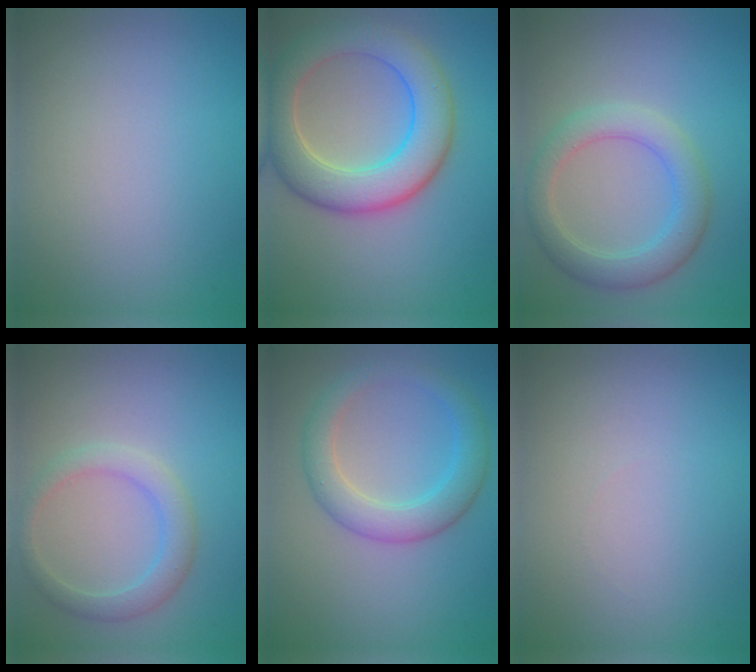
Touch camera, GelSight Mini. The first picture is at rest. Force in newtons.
{"total": 7.4, "press": 7.4, "slide": 0.5}
{"total": 4.1, "press": 4.0, "slide": 0.2}
{"total": 2.7, "press": 2.7, "slide": 0.2}
{"total": 4.0, "press": 4.0, "slide": 0.1}
{"total": 0.0}